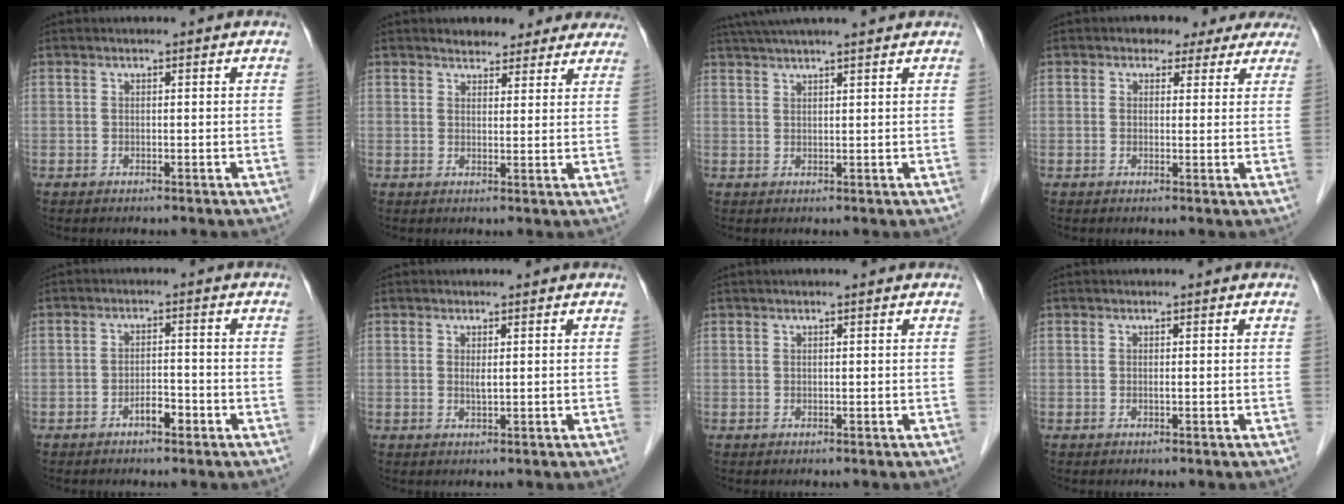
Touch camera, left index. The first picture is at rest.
{"total": 7.7, "force": [6.8, 3.1, 1.9], "torque": [0.000, 0.010, 0.075]}
{"total": 11.3, "force": [9.8, 0.3, 5.6], "torque": [-0.094, 0.042, 0.139]}
{"total": 5.9, "force": [4.5, 3.6, 1.3], "torque": [0.000, 0.012, 0.041]}
{"total": 2.7, "force": [-1.8, 1.0, 1.8], "torque": [-0.030, 0.004, -0.030]}
{"total": 1.0, "force": [0.3, 0.2, 0.9], "torque": [-0.022, -0.003, 0.006]}
{"total": 0.9, "force": [0.7, -0.1, 0.6], "torque": [-0.009, 0.012, 0.013]}
{"total": 0.0}